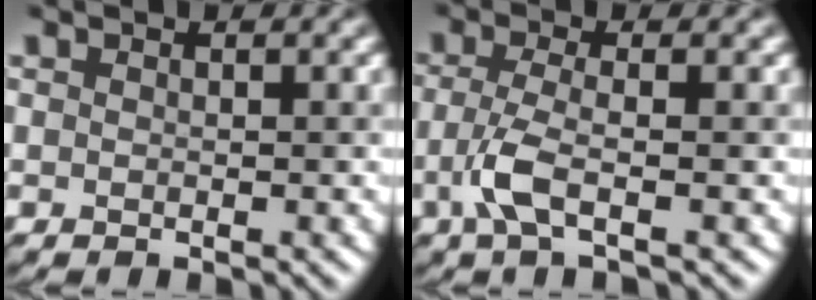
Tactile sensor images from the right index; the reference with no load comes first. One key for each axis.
{"total": 3.3, "fx": -1.1, "fy": 0.8, "fz": 2.9, "tx": -0.072, "ty": -0.001, "tz": -0.028}